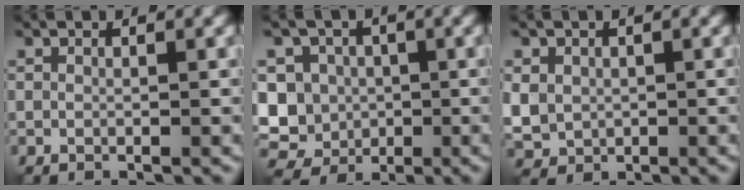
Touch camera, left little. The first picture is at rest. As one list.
[{"total": 8.8, "force": [-0.5, 8.2, 3.0], "torque": [-0.071, 0.019, -0.044]}, {"total": 3.0, "force": [0.3, 2.8, 1.2], "torque": [-0.033, -0.002, 0.010]}]